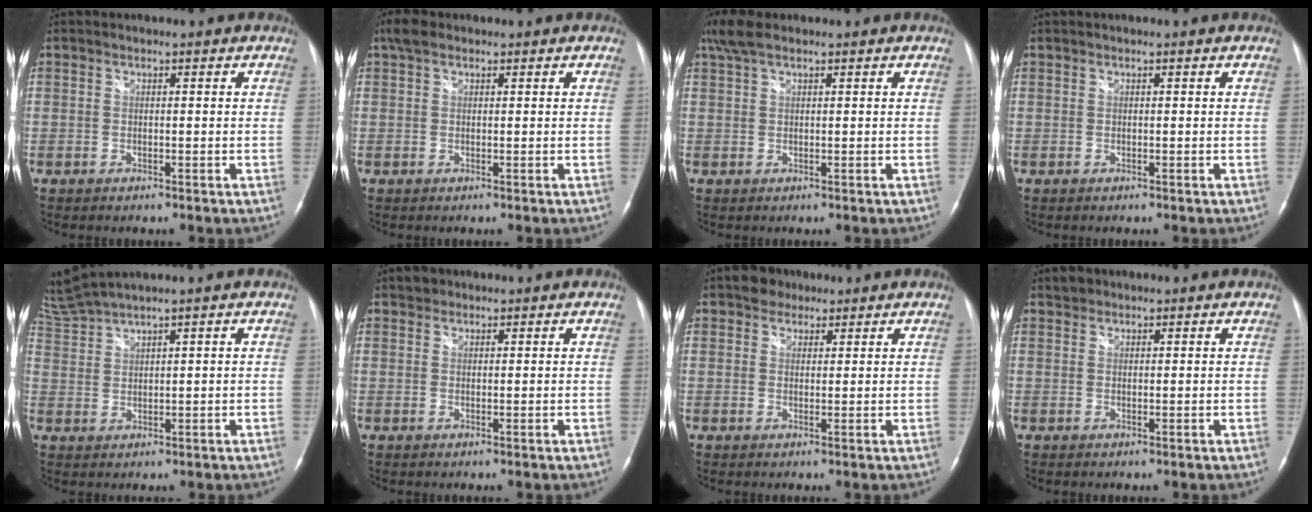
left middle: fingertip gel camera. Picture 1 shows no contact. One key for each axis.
{"total": 2.6, "fx": 1.7, "fy": 1.3, "fz": 1.4, "tx": -0.034, "ty": 0.025, "tz": 0.033}
{"total": 4.0, "fx": 2.9, "fy": 1.2, "fz": 2.6, "tx": -0.063, "ty": 0.027, "tz": 0.060}
{"total": 0.0}
{"total": 6.1, "fx": 6.0, "fy": -1.4, "fz": 0.4, "tx": -0.029, "ty": 0.002, "tz": 0.133}
{"total": 1.4, "fx": 1.0, "fy": 0.9, "fz": 0.1, "tx": 0.004, "ty": 0.008, "tz": 0.012}
{"total": 3.2, "fx": 2.2, "fy": 2.1, "fz": 0.6, "tx": -0.013, "ty": 0.014, "tz": 0.035}
{"total": 1.3, "fx": 1.0, "fy": 0.8, "fz": 0.1, "tx": 0.001, "ty": 0.009, "tz": 0.015}